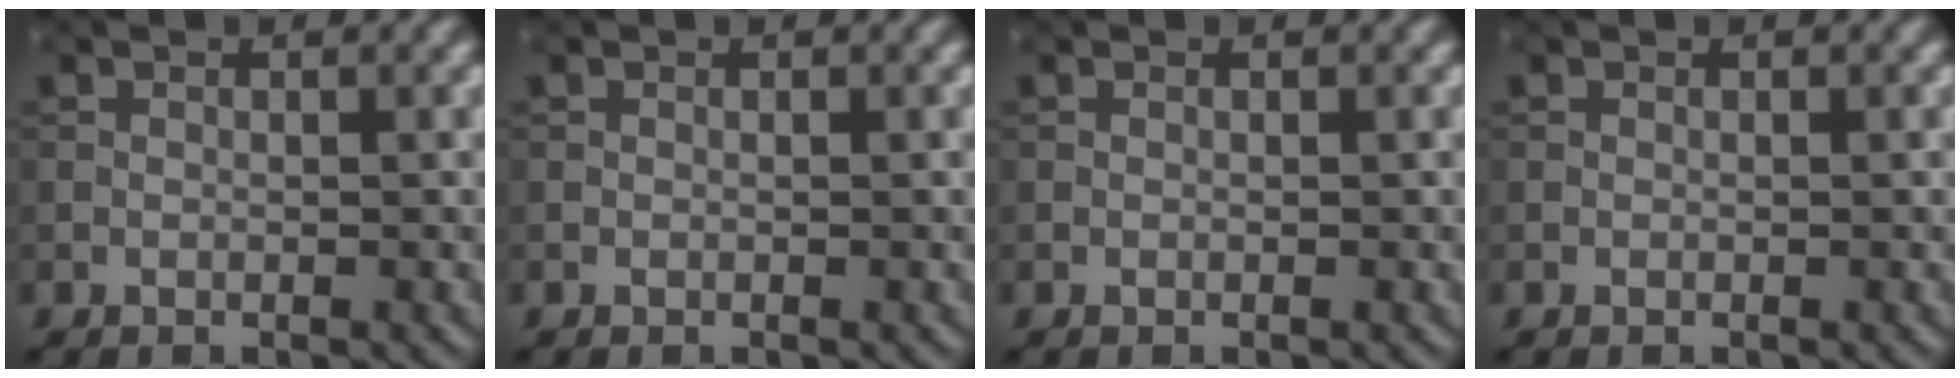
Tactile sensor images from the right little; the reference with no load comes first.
{"total": 0.0}
{"total": 0.0}
{"total": 0.0}